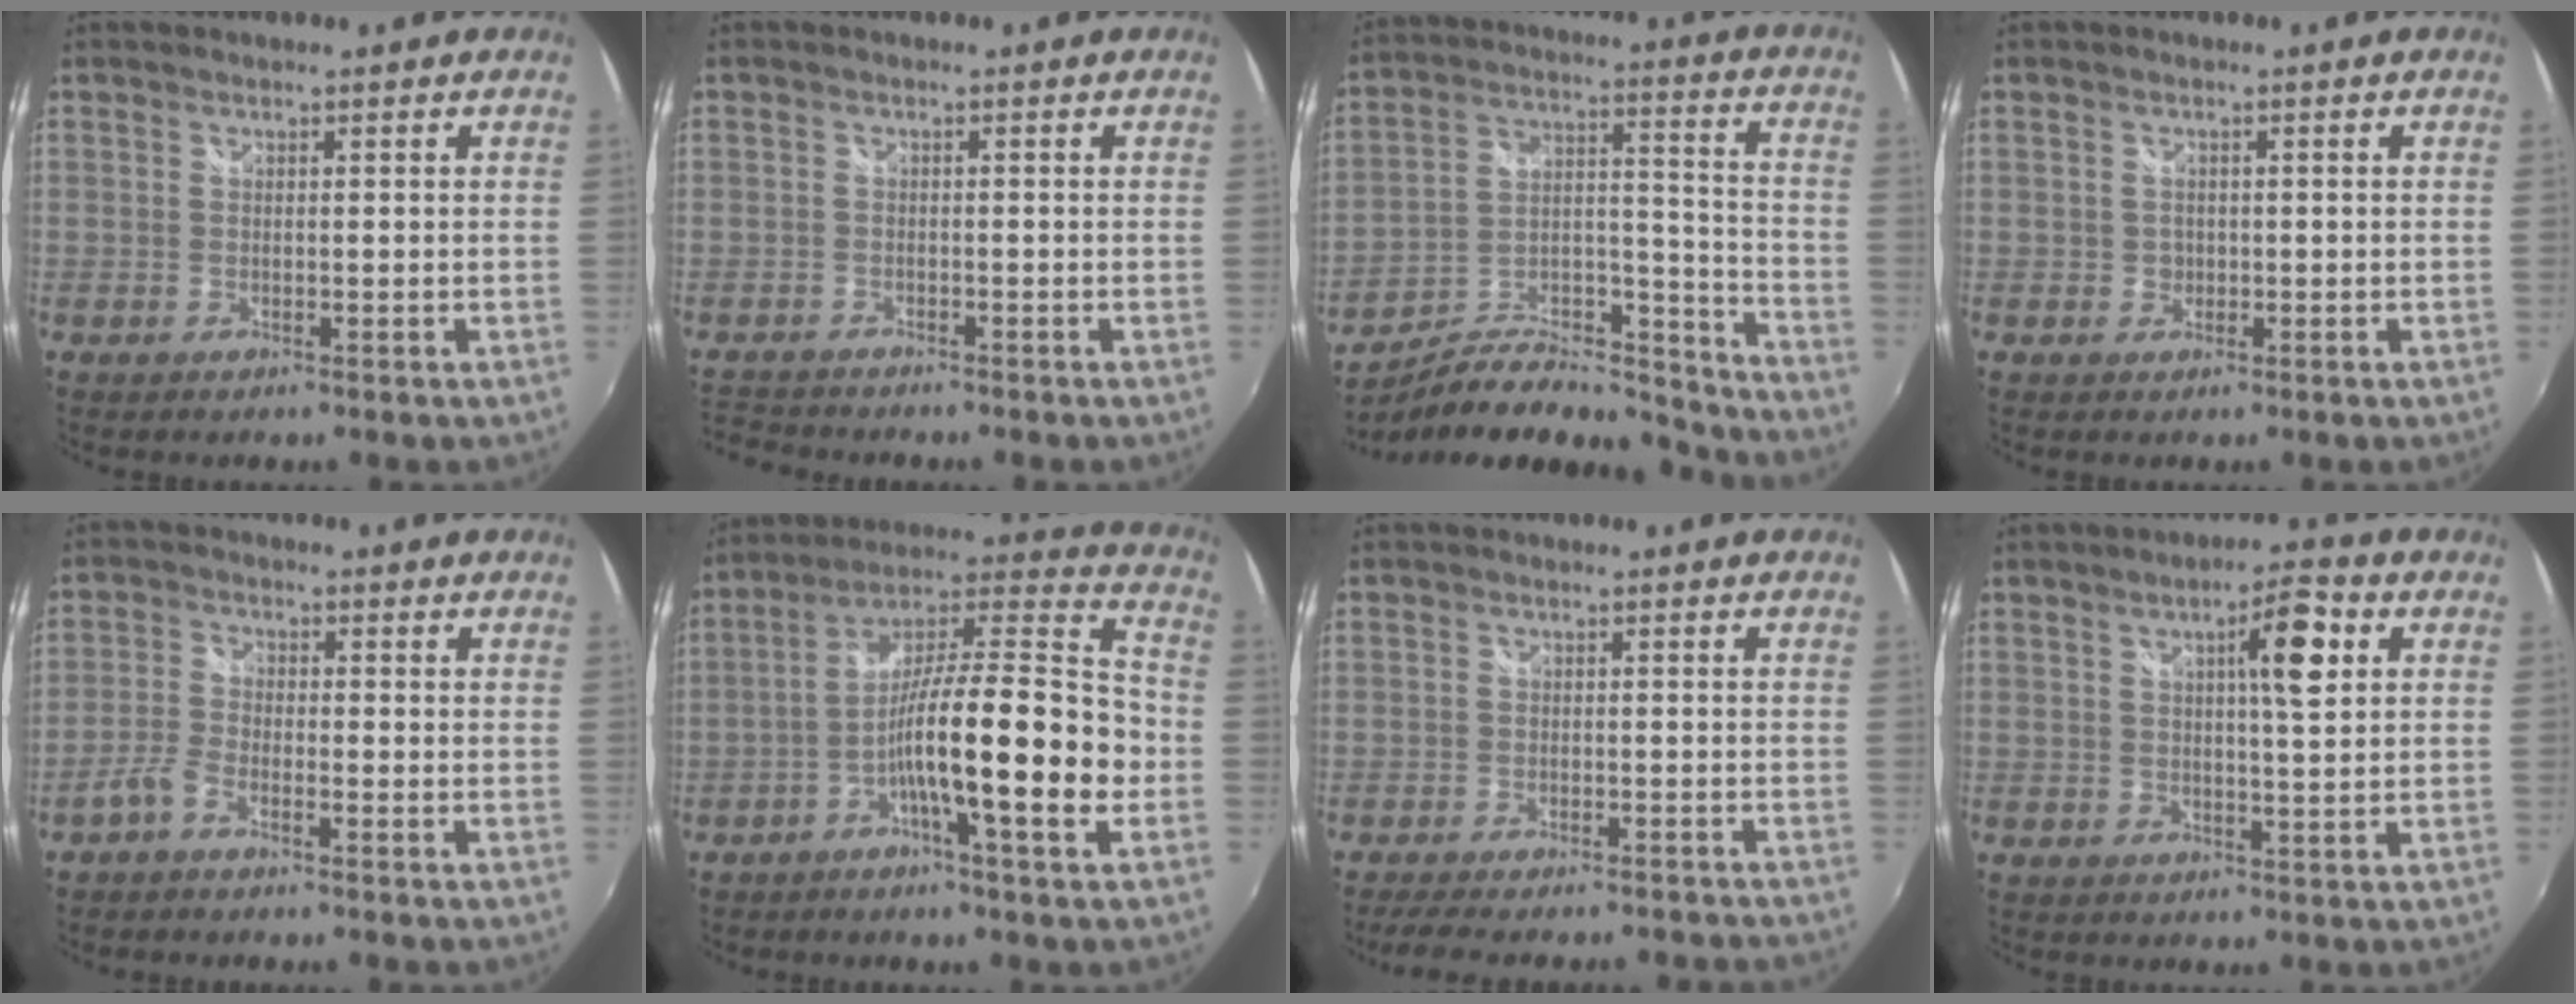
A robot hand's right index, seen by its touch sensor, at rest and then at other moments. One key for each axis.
{"total": 4.6, "fx": -4.2, "fy": 1.7, "fz": 0.4, "tx": -0.032, "ty": -0.007, "tz": -0.085}
{"total": 19.9, "fx": -16.4, "fy": 5.8, "fz": 9.7, "tx": -0.153, "ty": 0.016, "tz": -0.246}
{"total": 1.8, "fx": -0.2, "fy": 1.7, "fz": 0.6, "tx": -0.008, "ty": 0.001, "tz": -0.004}
{"total": 3.5, "fx": -2.5, "fy": 1.2, "fz": 2.1, "tx": -0.062, "ty": 0.008, "tz": -0.053}
{"total": 19.0, "fx": -5.7, "fy": 2.6, "fz": 18.0, "tx": -0.294, "ty": 0.019, "tz": -0.102}
{"total": 14.3, "fx": -12.7, "fy": 2.9, "fz": 5.9, "tx": -0.124, "ty": -0.011, "tz": -0.170}
{"total": 7.0, "fx": 2.3, "fy": 1.3, "fz": 6.5, "tx": -0.089, "ty": 0.015, "tz": 0.036}